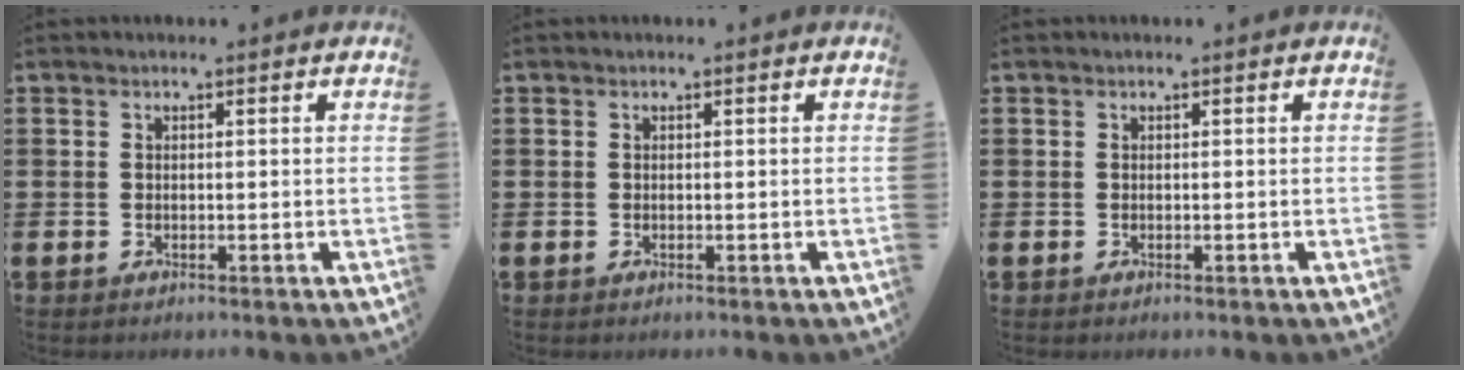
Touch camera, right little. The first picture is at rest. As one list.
[{"total": 0.0}, {"total": 0.0}]